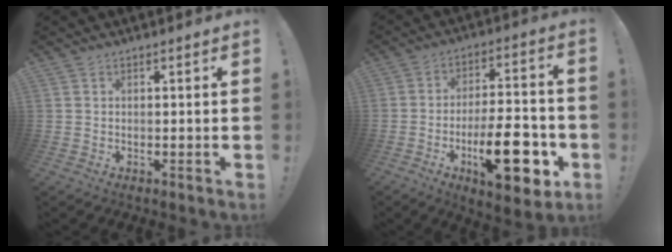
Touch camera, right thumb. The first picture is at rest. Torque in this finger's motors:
{"motor_torque": [2.27, 1.92, 1.90, -0.87, 0.16]}